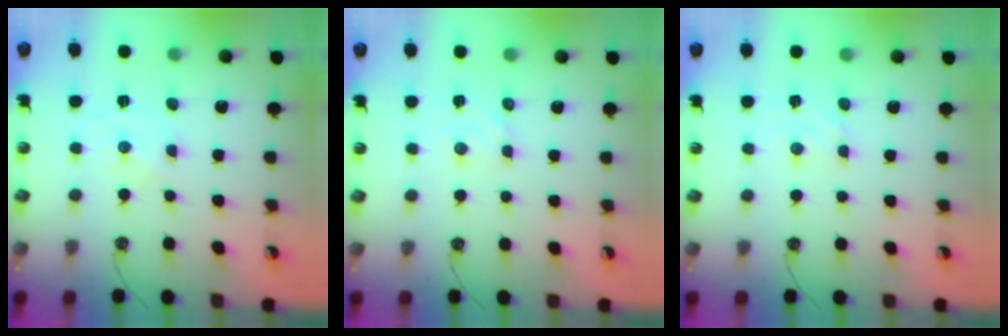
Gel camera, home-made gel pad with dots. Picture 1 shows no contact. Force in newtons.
{"total": 2.8, "press": 2.7, "slide": 0.4}
{"total": 3.6, "press": 3.6, "slide": 0.4}